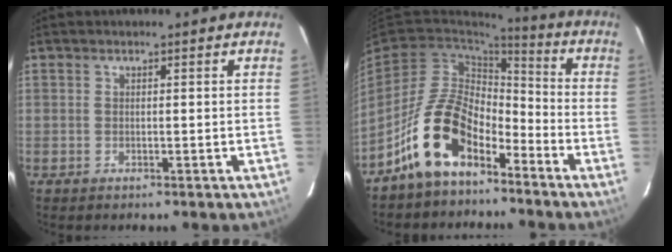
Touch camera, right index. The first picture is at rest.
{"total": 14.0, "force": [-8.6, 7.2, 8.4], "torque": [-0.165, 0.021, -0.158]}